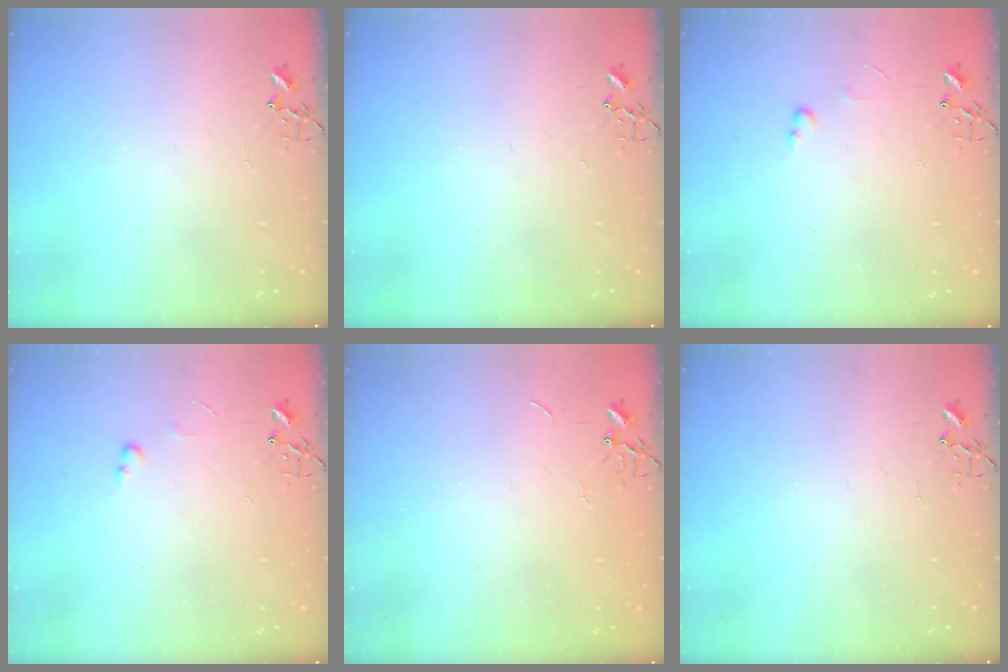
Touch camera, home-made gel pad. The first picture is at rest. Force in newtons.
{"total": 0.0}
{"total": 2.7, "press": 2.7, "slide": 0.4}
{"total": 2.7, "press": 2.7, "slide": 0.4}
{"total": 0.6, "press": 0.6, "slide": 0.1}
{"total": 0.0}